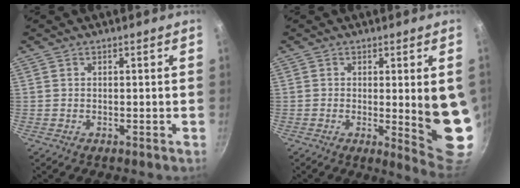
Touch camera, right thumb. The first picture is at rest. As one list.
[{"total": 12.0, "force": [0.1, 2.6, 11.7], "torque": [-0.128, -0.029, 0.007]}]